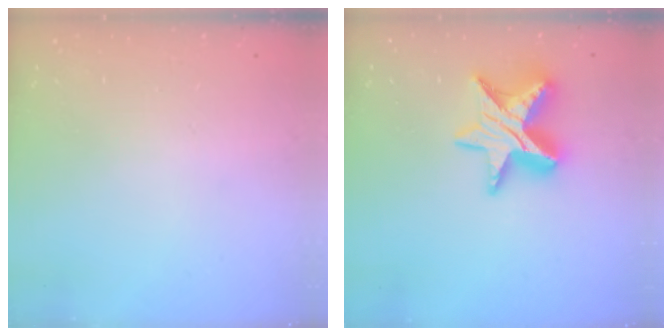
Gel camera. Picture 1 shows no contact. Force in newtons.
{"total": 14.7, "press": 14.6, "slide": 0.9}